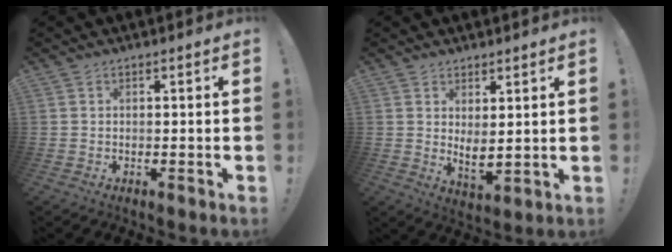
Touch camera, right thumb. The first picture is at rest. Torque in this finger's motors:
{"motor_torque": [-0.32, 0.47, 0.23, 0.34, 0.08]}